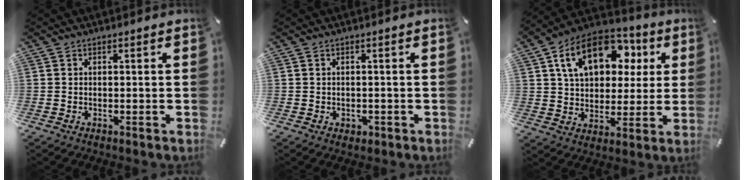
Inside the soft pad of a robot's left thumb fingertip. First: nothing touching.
{"total": 1.2, "force": [-0.3, 1.1, 0.3], "torque": [-0.007, 0.004, -0.009]}
{"total": 17.4, "force": [7.0, 12.0, 10.4], "torque": [-0.174, -0.005, 0.128]}